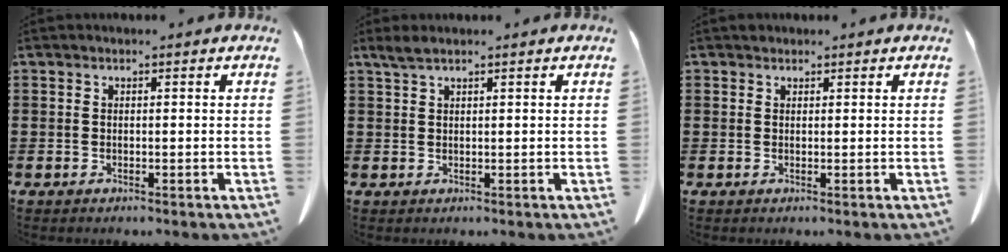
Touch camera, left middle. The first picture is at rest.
{"total": 1.7, "force": [1.3, 0.2, 1.2], "torque": [-0.026, 0.002, 0.023]}
{"total": 0.5, "force": [0.4, 0.4, 0.0], "torque": [0.000, 0.002, 0.008]}